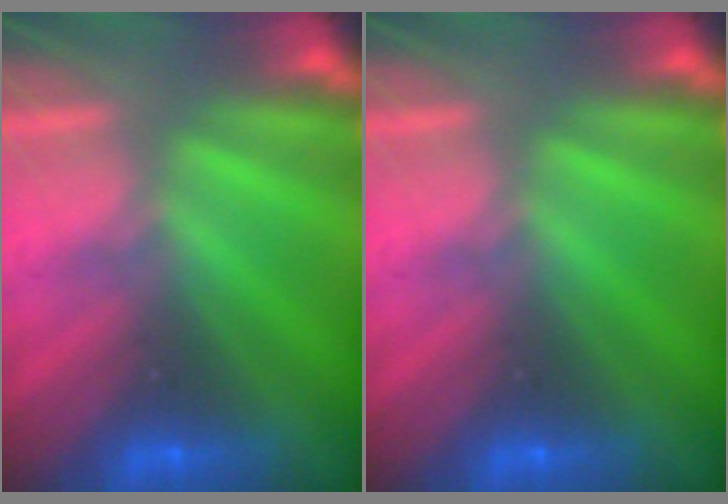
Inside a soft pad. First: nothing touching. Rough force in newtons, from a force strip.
{"total": 0.0}